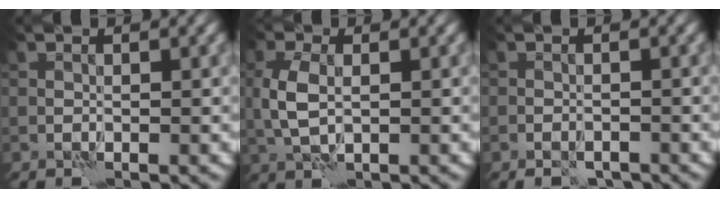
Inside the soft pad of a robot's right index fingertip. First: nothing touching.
{"total": 3.4, "force": [0.1, 2.0, 2.7], "torque": [-0.074, 0.000, 0.001]}
{"total": 2.0, "force": [-1.6, 0.8, 0.9], "torque": [-0.019, 0.002, -0.027]}